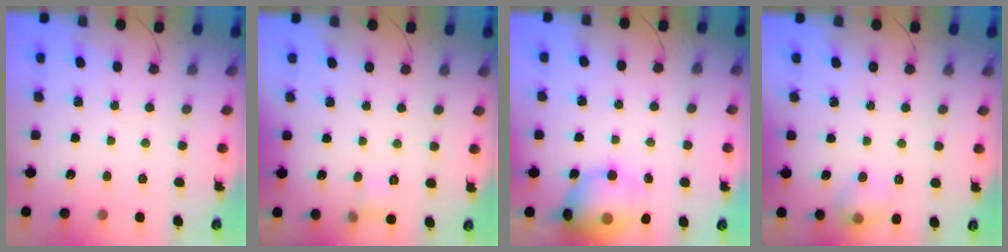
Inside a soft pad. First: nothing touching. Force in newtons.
{"total": 4.7, "press": 4.5, "slide": 1.5}
{"total": 15.0, "press": 14.7, "slide": 2.8}
{"total": 8.2, "press": 8.0, "slide": 1.4}